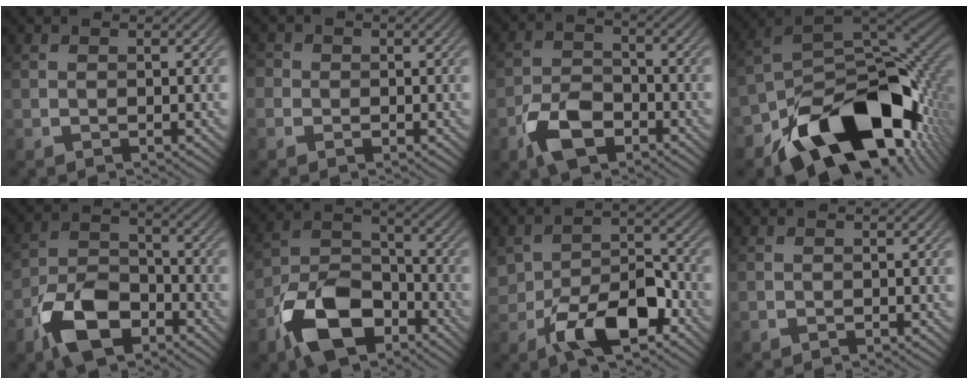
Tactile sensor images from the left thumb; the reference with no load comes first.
{"total": 2.5, "force": [0.1, 2.4, 0.7], "torque": [-0.005, 0.004, -0.024]}
{"total": 7.1, "force": [-4.0, 4.0, 4.3], "torque": [-0.087, -0.002, -0.087]}
{"total": 18.5, "force": [-9.0, 11.1, 11.7], "torque": [-0.172, -0.038, -0.140]}
{"total": 9.6, "force": [-5.4, 5.5, 5.7], "torque": [-0.121, -0.006, -0.112]}
{"total": 11.8, "force": [-6.7, 6.8, 6.9], "torque": [-0.149, -0.008, -0.135]}
{"total": 9.4, "force": [-4.0, 5.5, 6.5], "torque": [-0.116, -0.008, -0.070]}
{"total": 0.0}